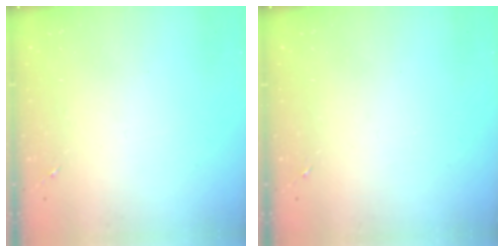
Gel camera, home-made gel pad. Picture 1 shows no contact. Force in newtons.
{"total": 0.0}